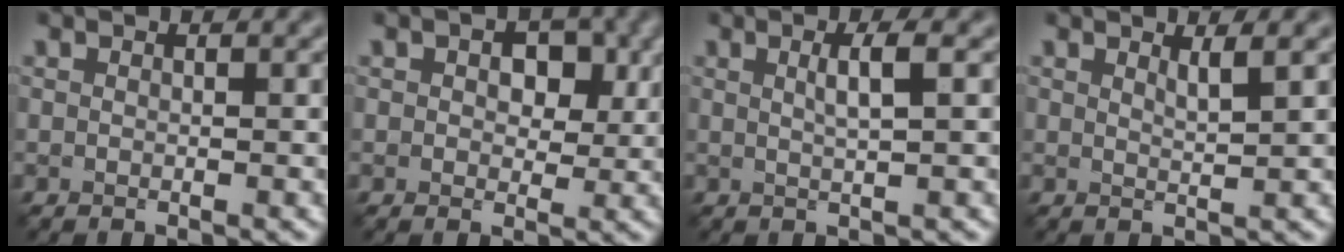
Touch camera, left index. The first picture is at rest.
{"total": 3.8, "force": [1.0, 2.4, 2.8], "torque": [-0.037, -0.001, 0.012]}
{"total": 2.4, "force": [0.6, 0.6, 2.2], "torque": [-0.033, 0.004, 0.005]}
{"total": 1.5, "force": [0.9, 0.3, 1.1], "torque": [-0.012, -0.001, 0.012]}